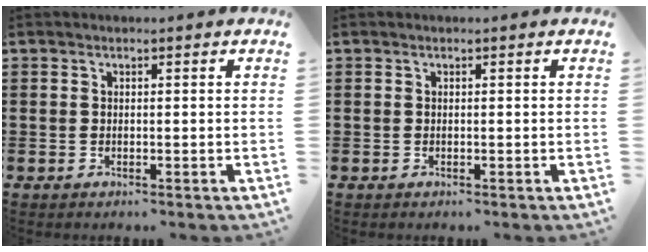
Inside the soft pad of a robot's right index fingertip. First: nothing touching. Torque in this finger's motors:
{"motor_torque": [-0.77, 0.77, 0.00, 0.00]}